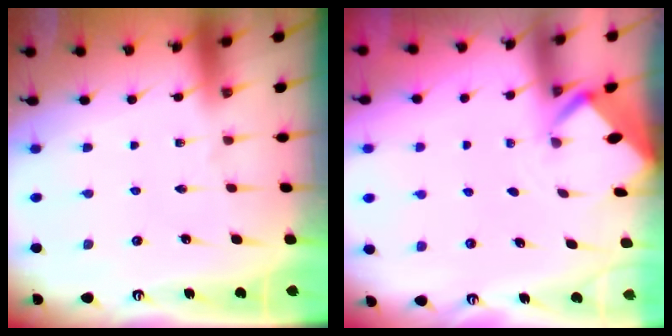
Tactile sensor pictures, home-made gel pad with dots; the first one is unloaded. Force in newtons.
{"total": 1.8, "press": 1.8, "slide": 0.1}